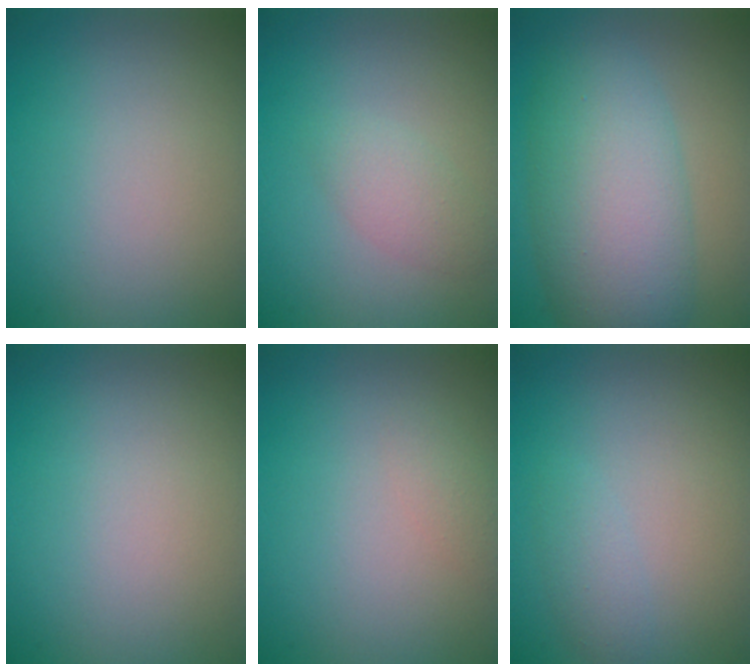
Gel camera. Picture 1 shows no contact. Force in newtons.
{"total": 1.8, "press": 1.8, "slide": 0.1}
{"total": 8.7, "press": 8.7, "slide": 0.5}
{"total": 0.0}
{"total": 1.0, "press": 1.0, "slide": 0.0}
{"total": 1.3, "press": 1.3, "slide": 0.0}